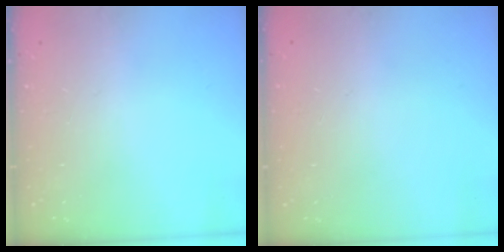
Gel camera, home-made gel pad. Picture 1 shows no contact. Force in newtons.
{"total": 0.0}